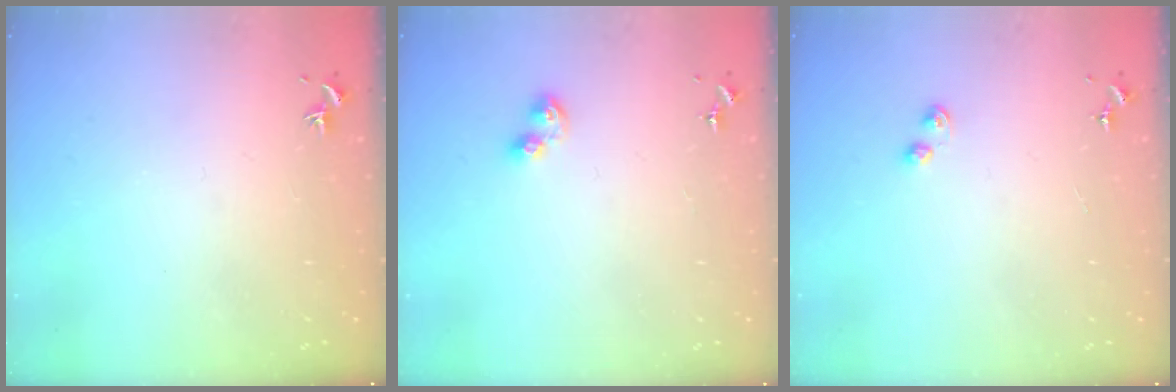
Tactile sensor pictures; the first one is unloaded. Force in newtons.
{"total": 5.8, "press": 5.8, "slide": 0.8}
{"total": 3.0, "press": 2.9, "slide": 0.6}